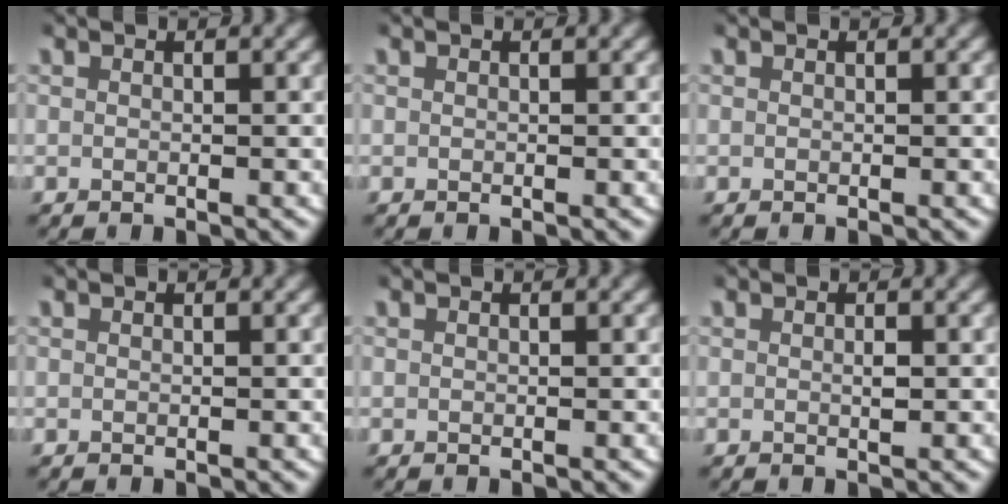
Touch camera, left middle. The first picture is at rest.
{"total": 0.0}
{"total": 0.0}
{"total": 0.0}
{"total": 0.0}
{"total": 0.7, "force": [0.1, 0.3, 0.6], "torque": [-0.010, -0.002, 0.001]}